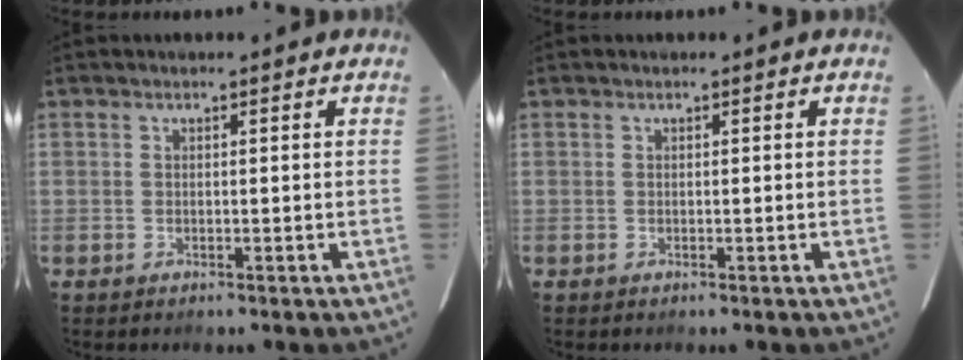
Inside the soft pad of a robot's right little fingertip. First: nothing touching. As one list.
[{"total": 0.0}]